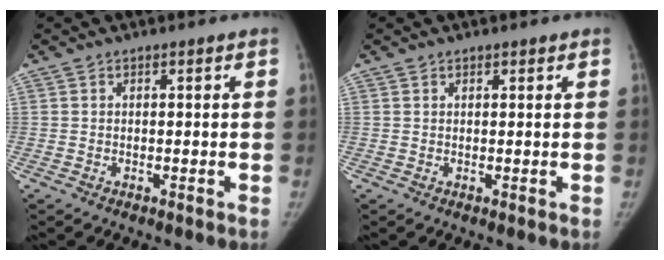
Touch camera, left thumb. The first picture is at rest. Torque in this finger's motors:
{"motor_torque": [-0.53, -0.40, -0.63, 0.37, -0.04]}